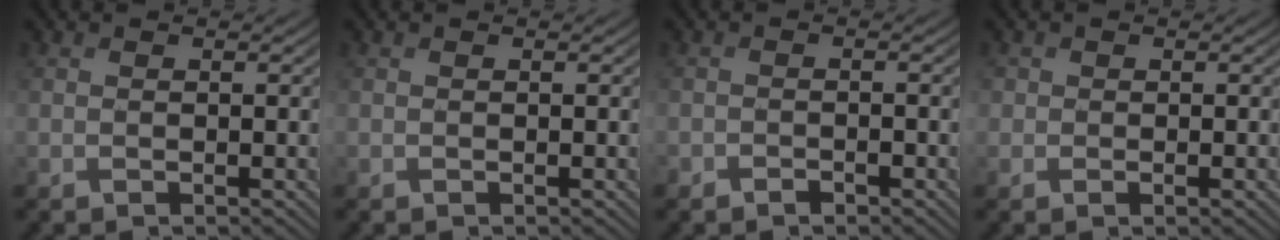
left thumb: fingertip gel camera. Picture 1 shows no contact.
{"total": 0.0}
{"total": 1.2, "force": [-0.9, 0.6, 0.5], "torque": [-0.009, 0.000, -0.018]}
{"total": 1.6, "force": [0.1, 1.4, 0.8], "torque": [-0.011, -0.005, -0.001]}